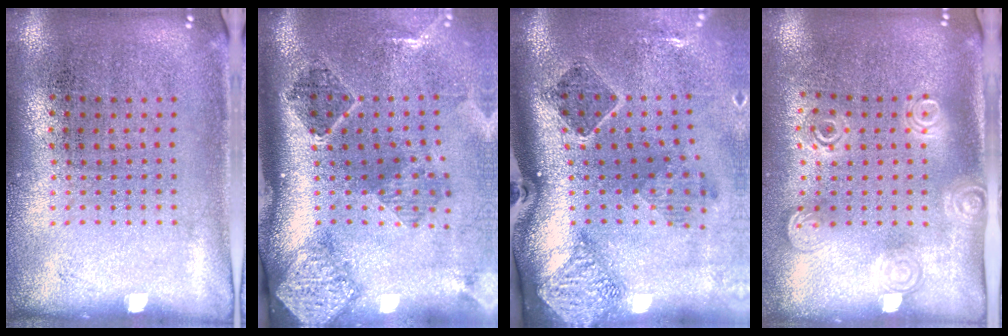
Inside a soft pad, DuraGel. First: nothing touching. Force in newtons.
{"total": 2.9, "press": 1.9, "slide": 2.1}
{"total": 2.3, "press": 1.7, "slide": 1.5}
{"total": 1.7, "press": 1.4, "slide": 1.0}